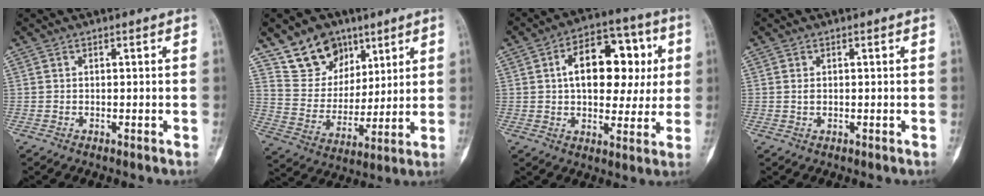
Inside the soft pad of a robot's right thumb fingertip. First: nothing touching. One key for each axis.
{"total": 13.5, "fx": 8.8, "fy": 9.5, "fz": 3.9, "tx": -0.025, "ty": -0.049, "tz": 0.172}
{"total": 17.8, "fx": 3.1, "fy": 10.8, "fz": 13.7, "tx": -0.157, "ty": 0.026, "tz": 0.044}
{"total": 1.2, "fx": -0.1, "fy": 0.9, "fz": 0.8, "tx": -0.010, "ty": 0.001, "tz": -0.002}